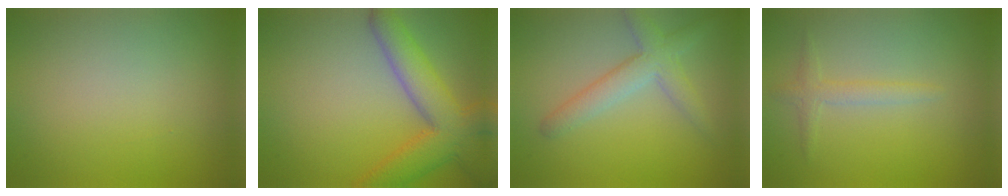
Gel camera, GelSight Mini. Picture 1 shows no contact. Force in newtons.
{"total": 6.7, "press": 6.7, "slide": 0.4}
{"total": 3.7, "press": 3.6, "slide": 0.2}
{"total": 1.7, "press": 1.7, "slide": 0.1}